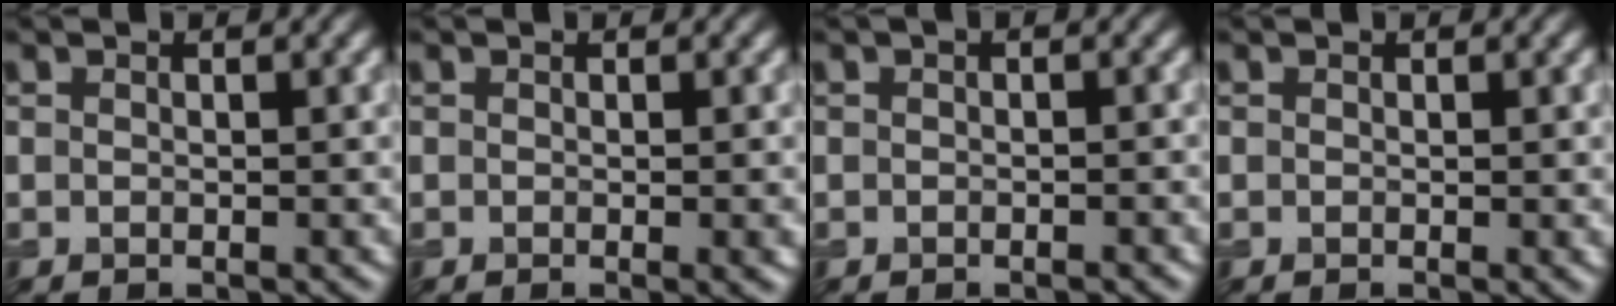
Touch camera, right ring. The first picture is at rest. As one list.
[{"total": 1.5, "force": [-0.3, 0.4, 1.4], "torque": [-0.015, -0.006, -0.005]}, {"total": 0.8, "force": [-0.4, 0.2, 0.6], "torque": [-0.009, -0.001, -0.007]}, {"total": 0.5, "force": [-0.1, 0.1, 0.5], "torque": [-0.005, -0.003, -0.002]}]